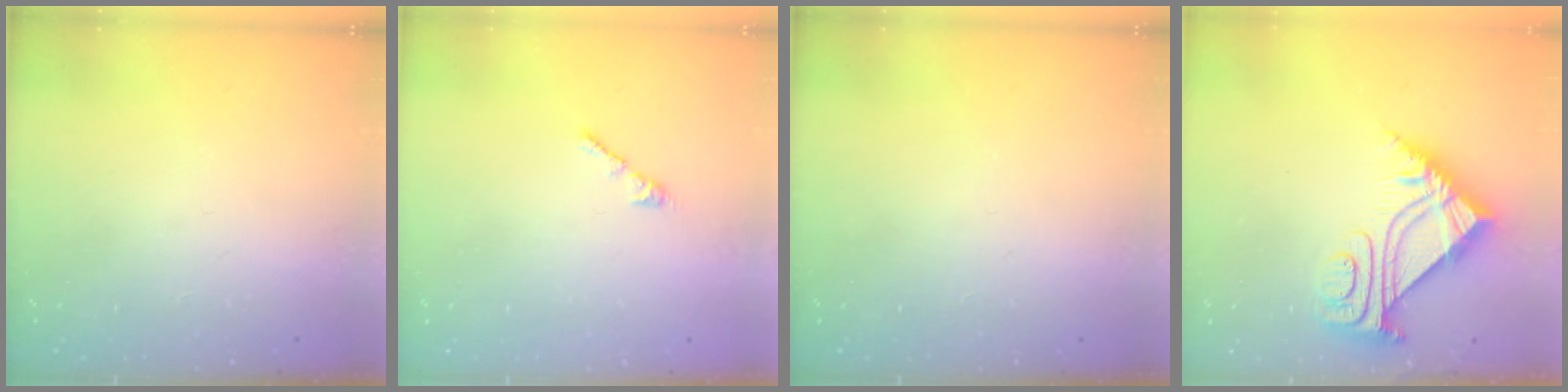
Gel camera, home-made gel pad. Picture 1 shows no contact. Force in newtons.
{"total": 0.6, "press": 0.4, "slide": 0.4}
{"total": 0.0}
{"total": 8.0, "press": 8.0, "slide": 1.0}